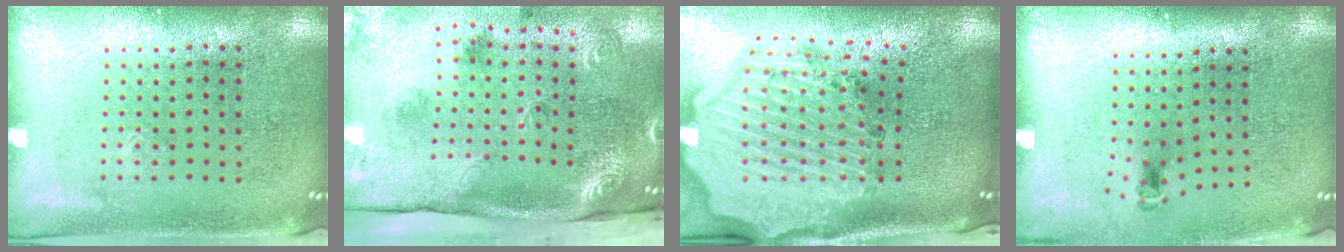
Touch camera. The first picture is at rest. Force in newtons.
{"total": 3.2, "press": 2.1, "slide": 2.4}
{"total": 4.1, "press": 3.3, "slide": 2.4}
{"total": 0.7, "press": 0.3, "slide": 0.6}